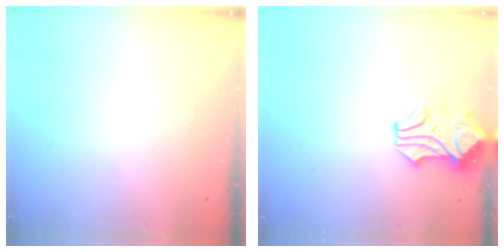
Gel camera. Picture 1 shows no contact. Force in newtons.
{"total": 1.4, "press": 1.3, "slide": 0.5}